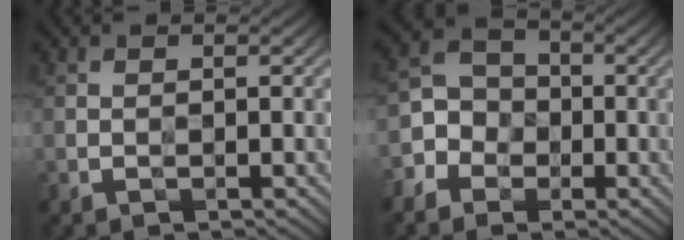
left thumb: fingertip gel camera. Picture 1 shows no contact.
{"total": 6.1, "force": [-2.9, 5.1, 1.5], "torque": [-0.028, -0.002, -0.078]}